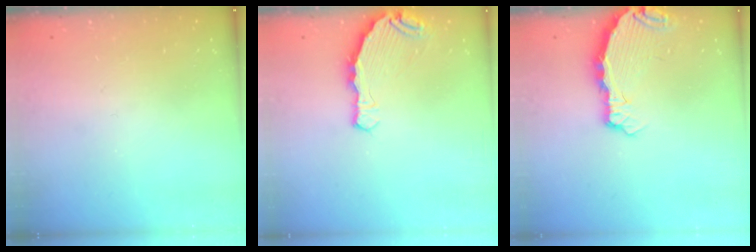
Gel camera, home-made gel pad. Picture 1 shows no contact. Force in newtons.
{"total": 7.5, "press": 6.4, "slide": 3.9}
{"total": 3.8, "press": 3.8, "slide": 0.4}